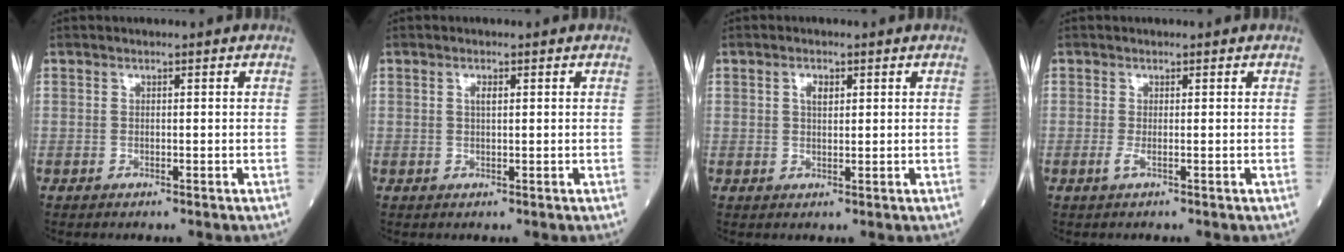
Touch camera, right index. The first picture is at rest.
{"total": 1.1, "force": [0.4, 0.3, 1.0], "torque": [-0.019, 0.001, 0.006]}
{"total": 2.0, "force": [0.8, 0.9, 1.5], "torque": [-0.028, 0.001, 0.013]}
{"total": 0.9, "force": [-0.2, -0.2, 0.8], "torque": [-0.024, -0.004, -0.006]}